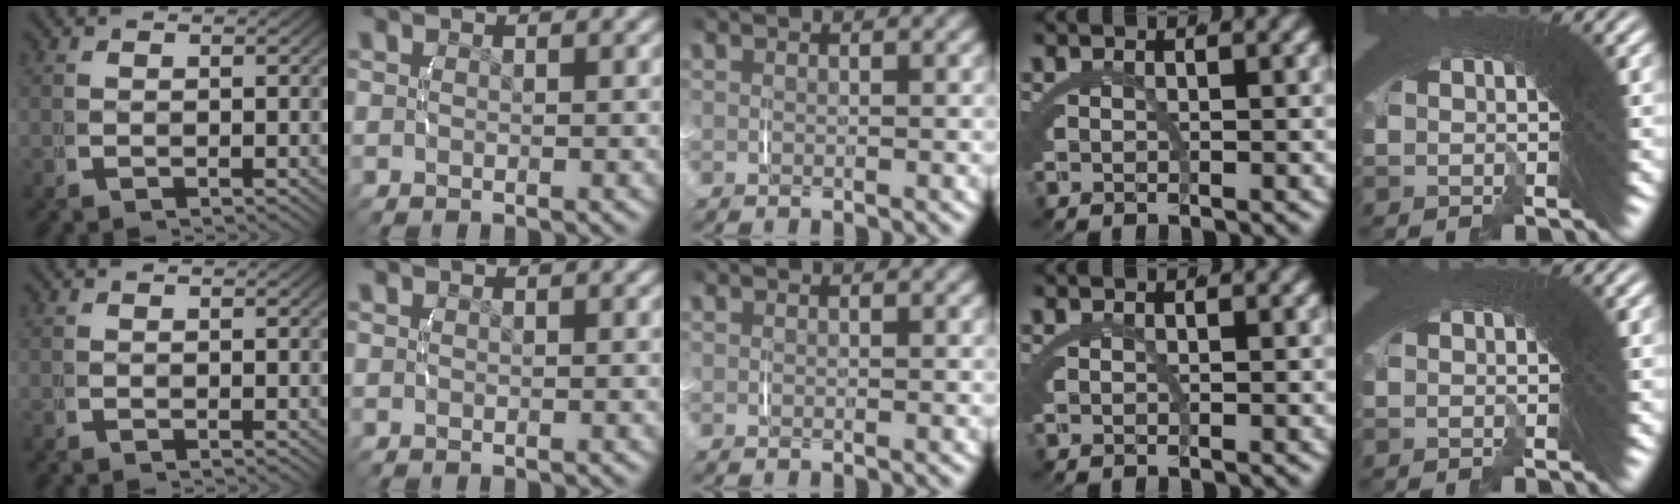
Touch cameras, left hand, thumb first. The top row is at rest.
{}